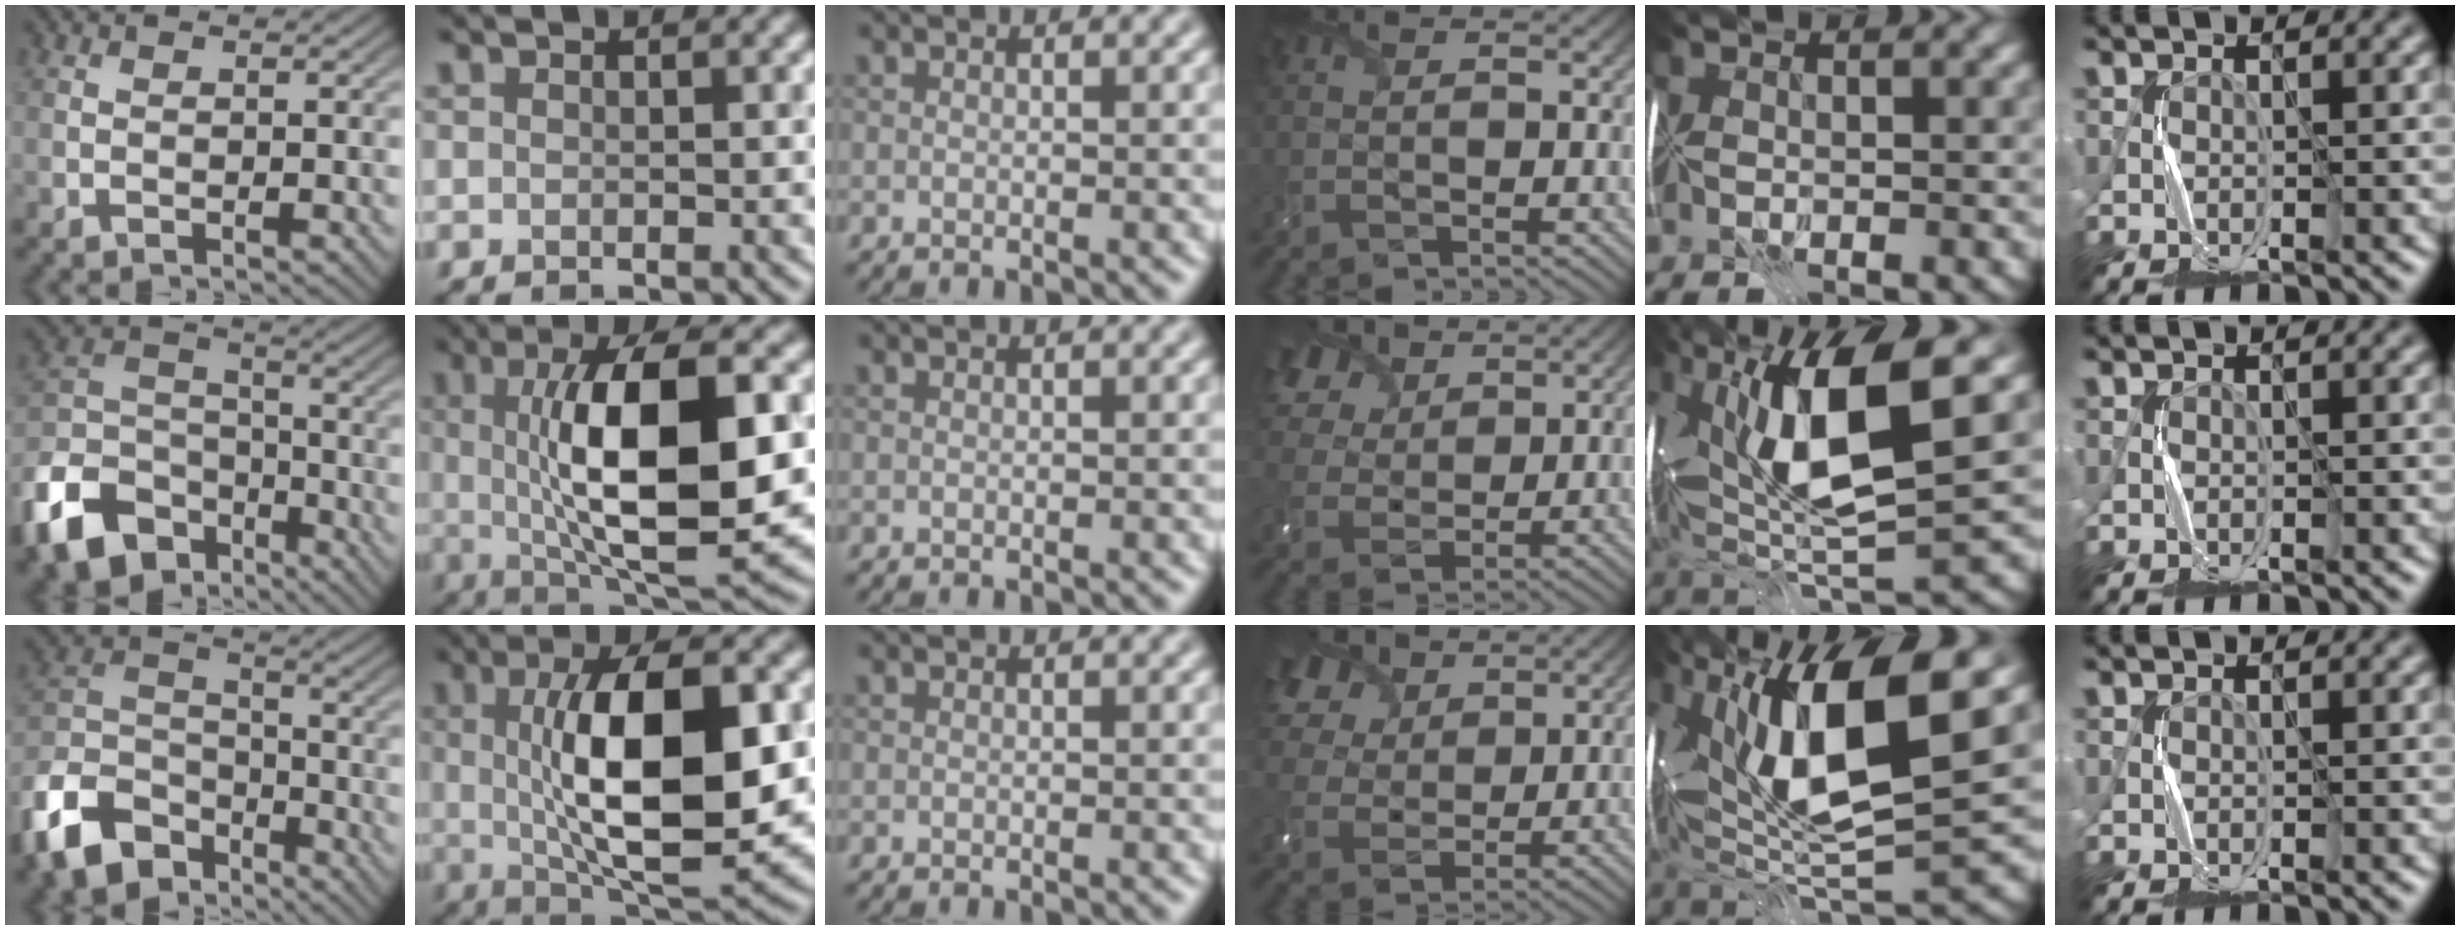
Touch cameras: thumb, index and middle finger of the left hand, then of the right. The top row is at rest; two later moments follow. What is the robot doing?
{"motion": "fold", "object": "plastic wrap"}